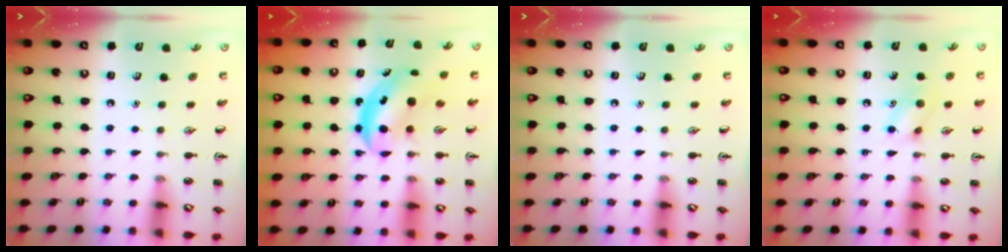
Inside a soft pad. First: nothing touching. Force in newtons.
{"total": 5.2, "press": 5.1, "slide": 1.3}
{"total": 0.0}
{"total": 8.5, "press": 8.4, "slide": 1.4}